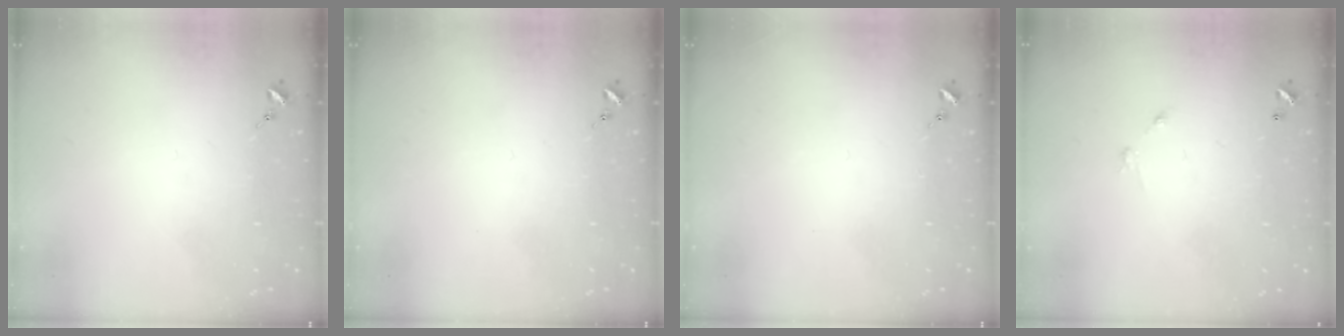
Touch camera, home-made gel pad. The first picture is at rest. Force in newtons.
{"total": 0.0}
{"total": 0.0}
{"total": 4.5, "press": 4.5, "slide": 0.3}